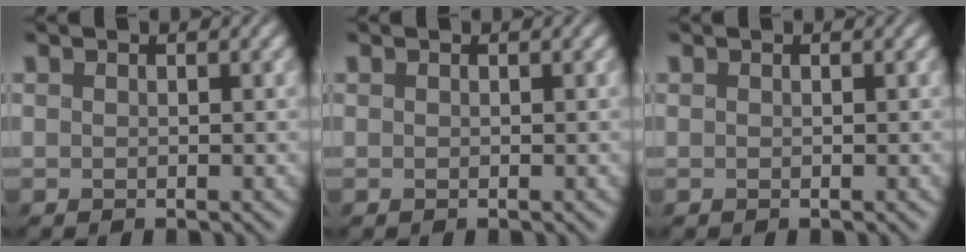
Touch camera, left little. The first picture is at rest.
{"total": 0.0}
{"total": 0.0}